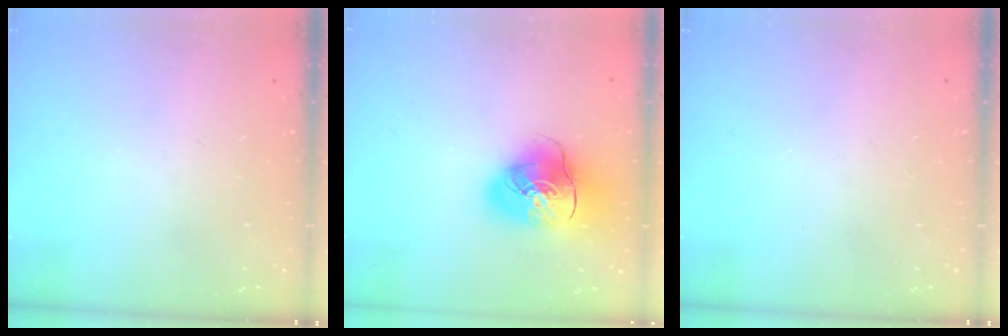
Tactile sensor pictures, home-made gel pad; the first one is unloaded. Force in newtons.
{"total": 18.6, "press": 18.3, "slide": 3.1}
{"total": 0.0}